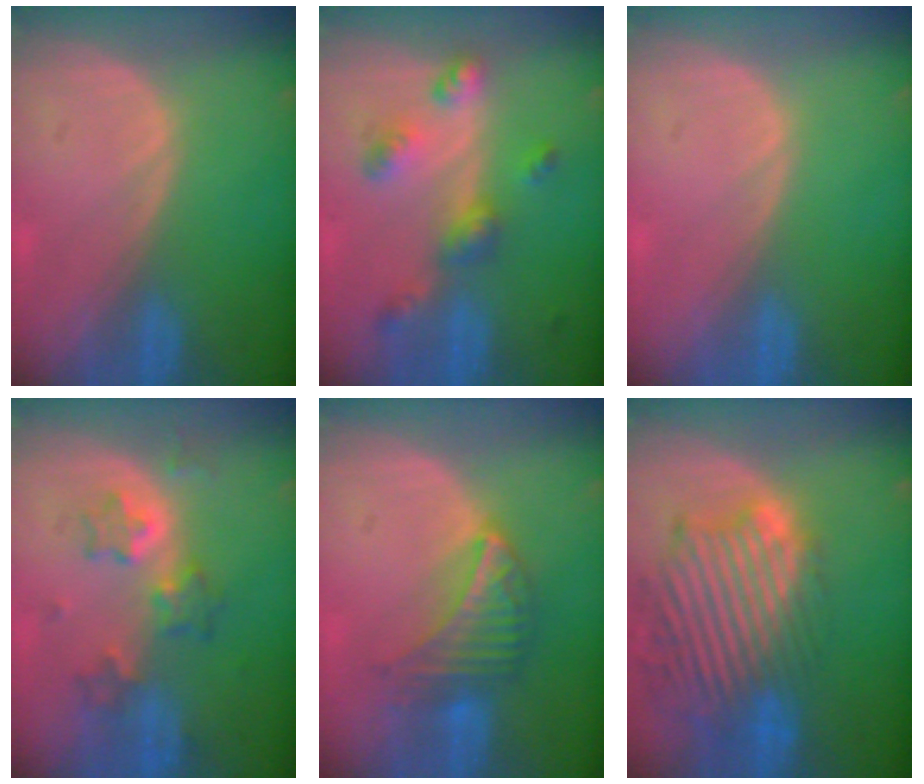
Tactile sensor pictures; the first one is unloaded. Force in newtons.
{"total": 6.6, "press": 5.9, "slide": 3.1}
{"total": 0.0}
{"total": 5.8, "press": 5.7, "slide": 1.2}
{"total": 6.5, "press": 6.4, "slide": 1.1}
{"total": 13.7, "press": 11.9, "slide": 6.9}